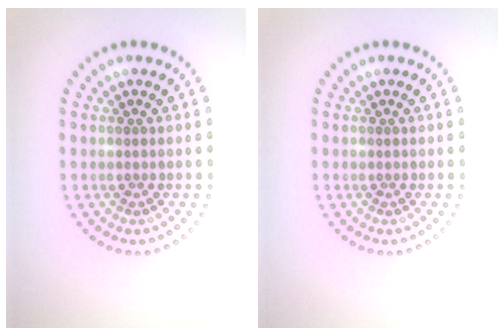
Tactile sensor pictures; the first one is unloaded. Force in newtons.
{"total": 0.0}